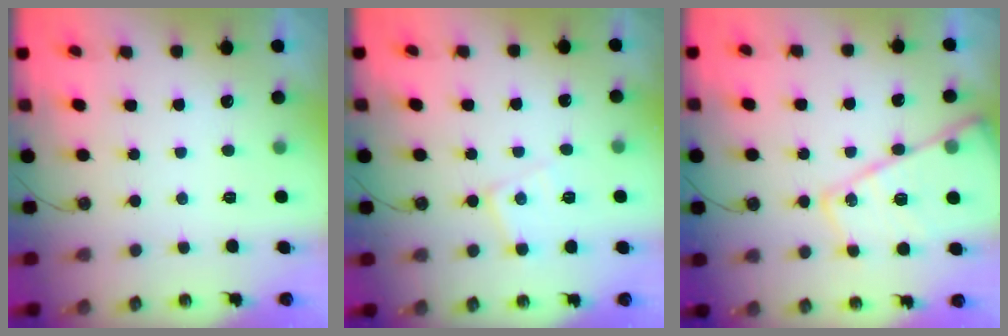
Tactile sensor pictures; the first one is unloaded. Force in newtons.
{"total": 8.4, "press": 8.4, "slide": 0.6}
{"total": 20.7, "press": 20.6, "slide": 2.0}